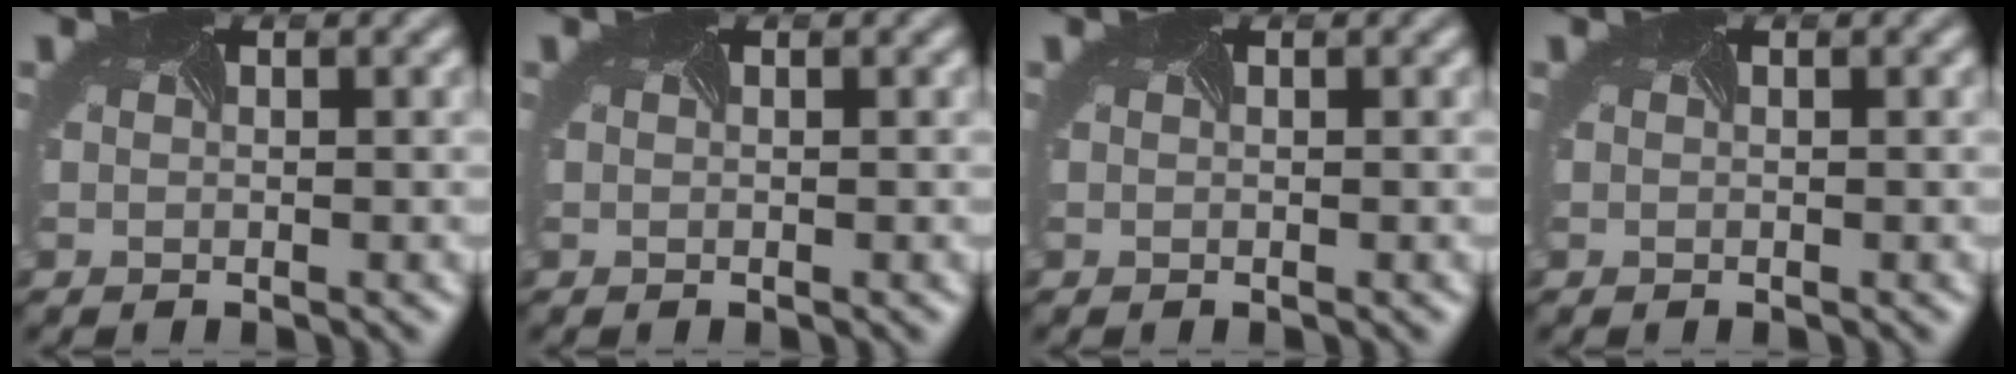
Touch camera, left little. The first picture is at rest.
{"total": 0.0}
{"total": 0.0}
{"total": 0.0}